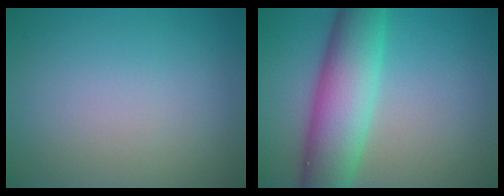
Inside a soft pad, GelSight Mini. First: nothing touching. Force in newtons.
{"total": 8.5, "press": 8.5, "slide": 0.3}